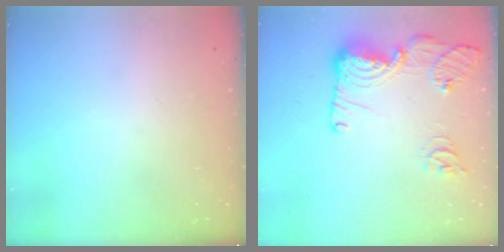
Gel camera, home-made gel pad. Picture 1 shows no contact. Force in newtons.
{"total": 15.8, "press": 15.7, "slide": 1.8}